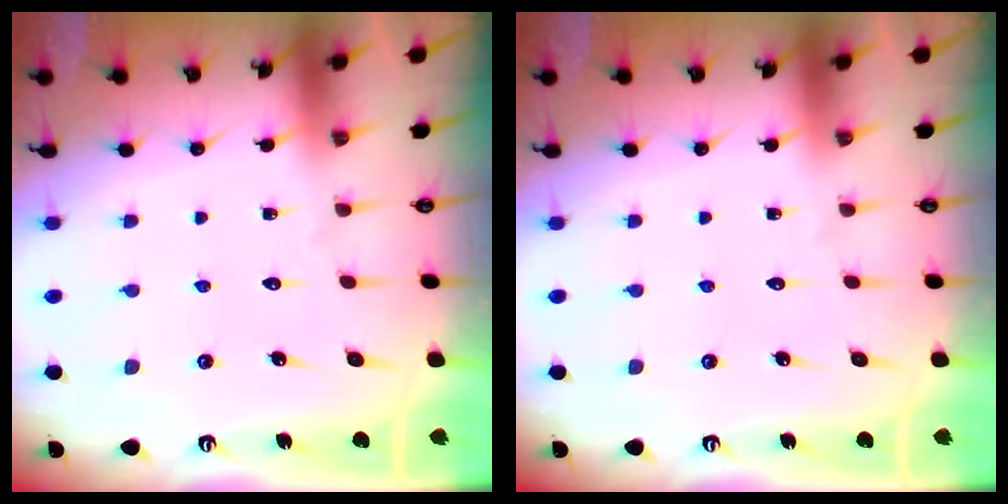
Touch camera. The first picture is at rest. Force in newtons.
{"total": 0.0}